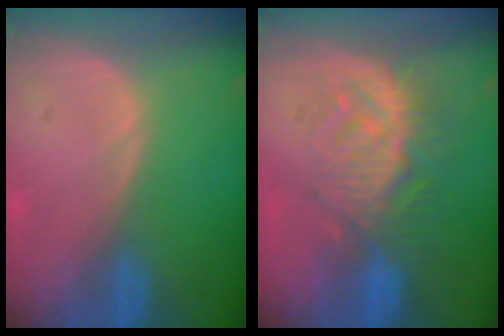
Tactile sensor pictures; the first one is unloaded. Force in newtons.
{"total": 9.3, "press": 8.6, "slide": 3.6}